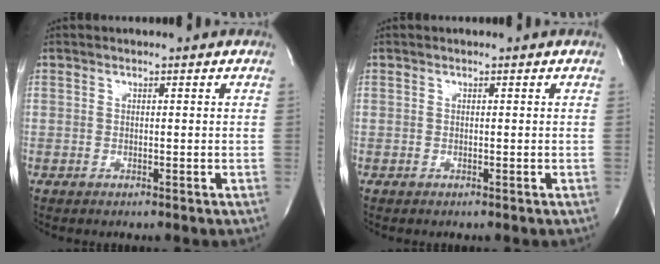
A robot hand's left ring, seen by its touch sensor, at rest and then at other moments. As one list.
[{"total": 0.0}]